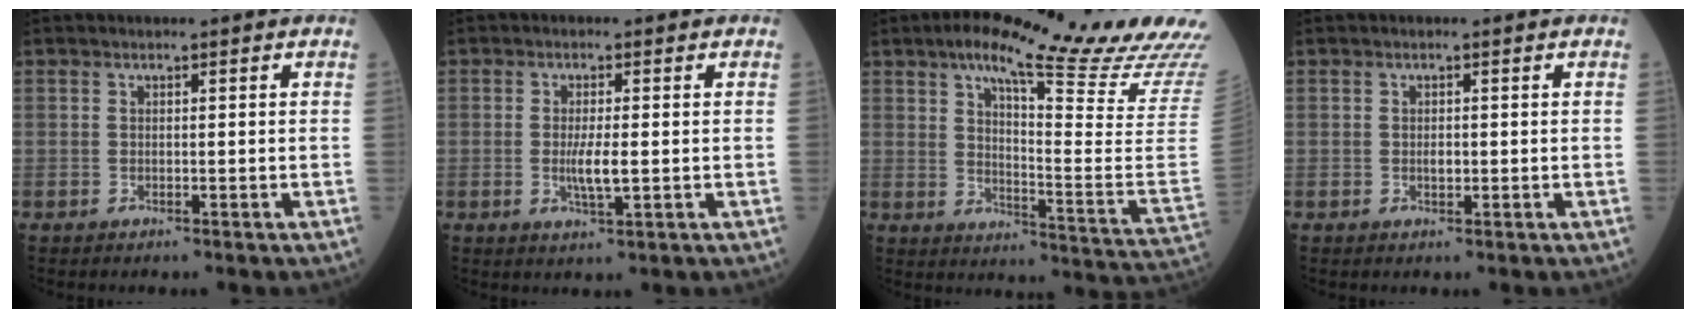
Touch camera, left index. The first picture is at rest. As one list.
[{"total": 4.0, "force": [-0.5, 0.6, 3.9], "torque": [-0.082, -0.011, -0.007]}, {"total": 25.4, "force": [18.9, 1.5, 16.9], "torque": [-0.239, -0.036, 0.242]}, {"total": 1.0, "force": [-0.1, 0.6, 0.7], "torque": [-0.014, -0.004, 0.000]}]